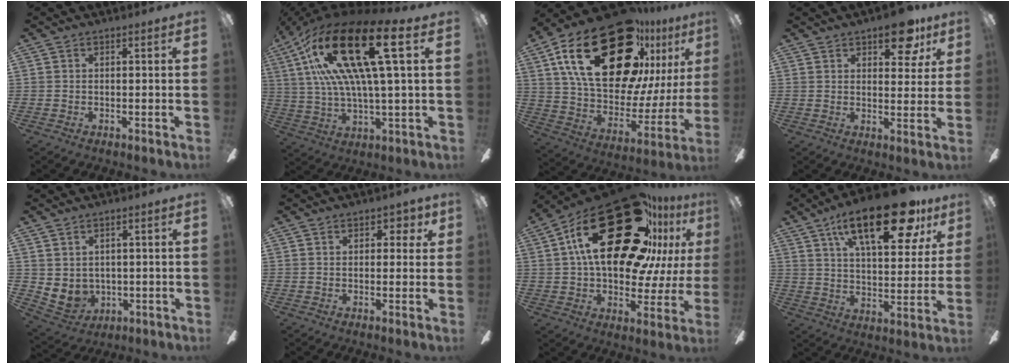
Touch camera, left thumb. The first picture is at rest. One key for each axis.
{"total": 26.6, "fx": 10.2, "fy": 7.5, "fz": 23.4, "tx": -0.460, "ty": -0.038, "tz": 0.157}
{"total": 34.8, "fx": 17.1, "fy": 18.2, "fz": 24.3, "tx": -0.416, "ty": -0.106, "tz": 0.315}
{"total": 10.3, "fx": 6.2, "fy": 4.9, "fz": 6.6, "tx": -0.067, "ty": -0.026, "tz": 0.102}
{"total": 5.2, "fx": 1.0, "fy": 4.7, "fz": 1.9, "tx": -0.058, "ty": -0.006, "tz": 0.020}
{"total": 4.2, "fx": 1.8, "fy": 2.3, "fz": 3.1, "tx": -0.032, "ty": -0.003, "tz": 0.024}
{"total": 34.9, "fx": 15.8, "fy": 17.8, "fz": 25.5, "tx": -0.383, "ty": -0.092, "tz": 0.298}
{"total": 24.4, "fx": 13.3, "fy": 10.0, "fz": 17.8, "tx": -0.259, "ty": -0.055, "tz": 0.210}